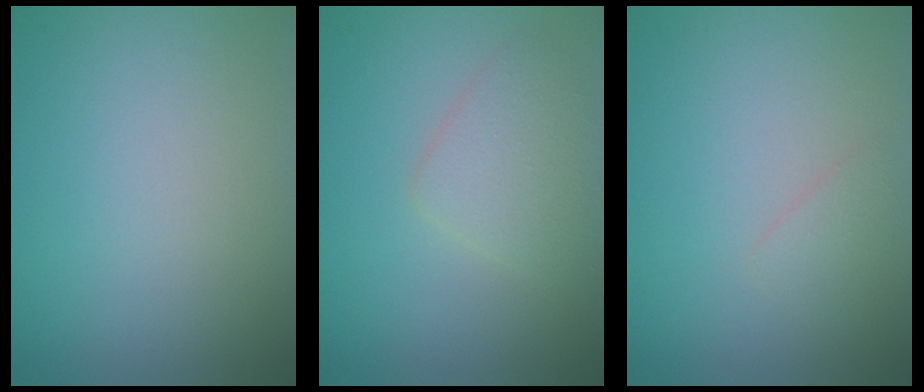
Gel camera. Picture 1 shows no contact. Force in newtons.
{"total": 2.8, "press": 2.8, "slide": 0.0}
{"total": 0.9, "press": 0.9, "slide": 0.0}